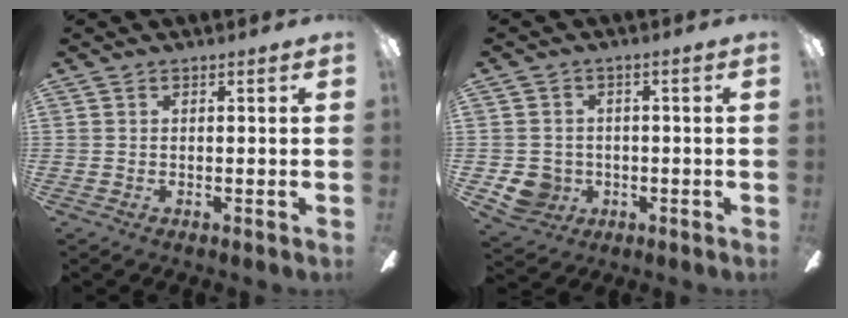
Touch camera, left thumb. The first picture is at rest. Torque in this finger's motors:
{"motor_torque": [-0.08, 0.07, -0.04, 0.00, 0.00]}